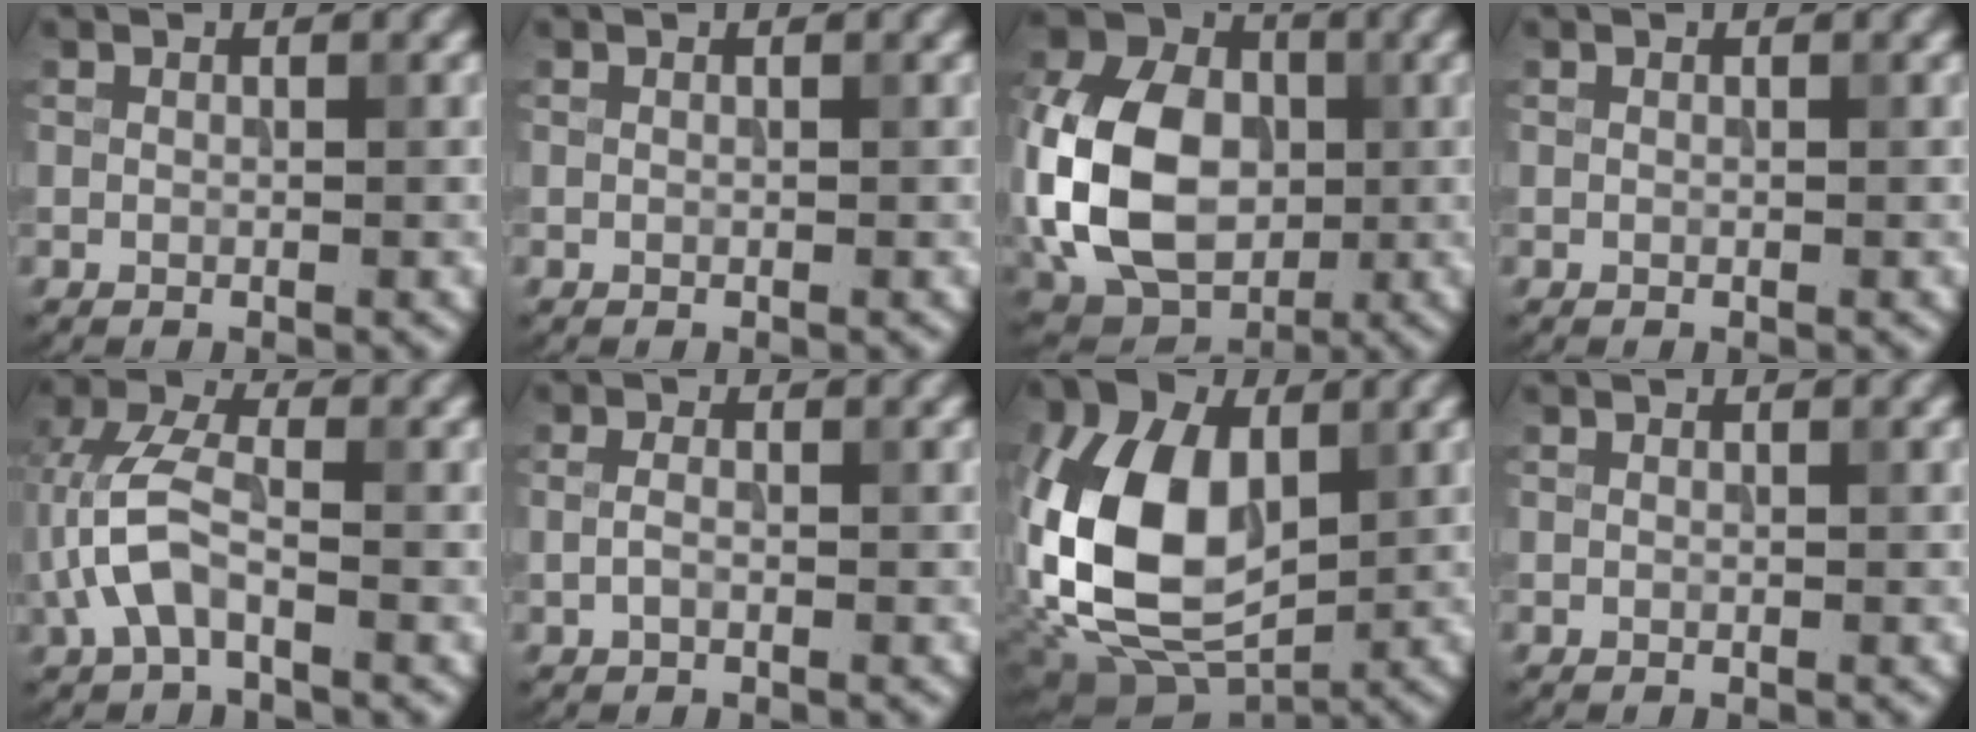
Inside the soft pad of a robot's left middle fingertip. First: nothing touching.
{"total": 0.0}
{"total": 13.8, "force": [-1.3, 10.3, 9.1], "torque": [-0.218, 0.007, -0.038]}
{"total": 0.0}
{"total": 5.1, "force": [-1.4, 2.4, 4.3], "torque": [-0.101, 0.013, -0.035]}
{"total": 1.1, "force": [-0.3, 0.6, 0.9], "torque": [-0.023, 0.001, -0.009]}
{"total": 13.5, "force": [-0.1, 8.8, 10.2], "torque": [-0.232, -0.007, -0.008]}
{"total": 0.0}